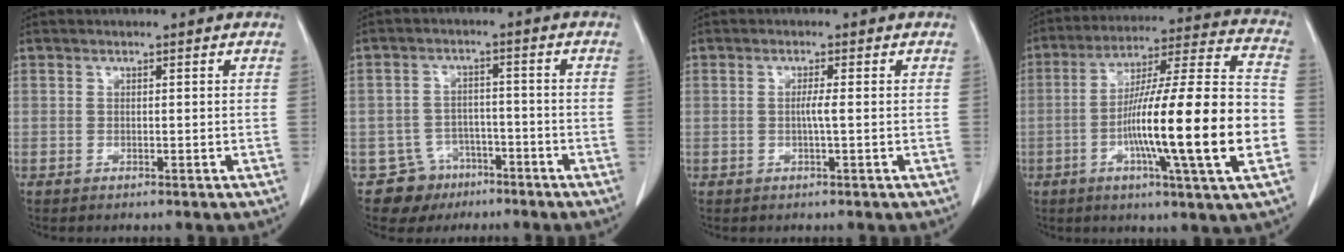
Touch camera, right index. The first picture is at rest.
{"total": 6.2, "force": [-3.9, 4.8, -0.3], "torque": [0.014, 0.014, -0.060]}
{"total": 1.6, "force": [-0.2, -0.3, 1.6], "torque": [-0.033, -0.001, -0.004]}
{"total": 22.0, "force": [-5.0, 0.5, 21.4], "torque": [-0.333, -0.001, -0.086]}